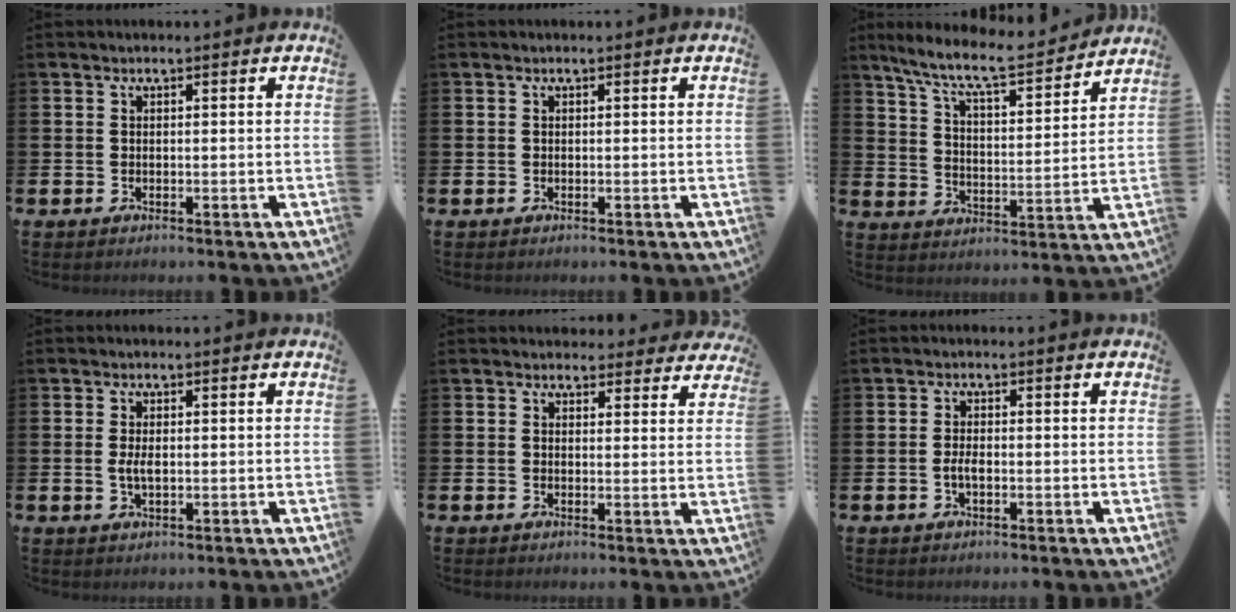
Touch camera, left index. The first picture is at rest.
{"total": 0.0}
{"total": 9.3, "force": [8.3, 1.3, 4.1], "torque": [-0.113, -0.049, 0.142]}
{"total": 2.1, "force": [0.0, 1.0, 1.9], "torque": [-0.033, 0.001, -0.002]}
{"total": 3.1, "force": [2.9, 1.1, 0.0], "torque": [0.003, -0.013, 0.050]}
{"total": 1.8, "force": [-0.5, 0.8, 1.6], "torque": [-0.026, -0.001, -0.011]}